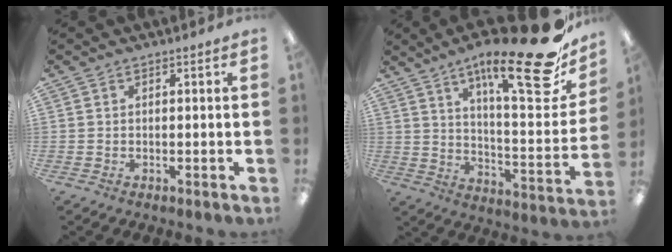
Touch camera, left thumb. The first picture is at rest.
{"total": 24.6, "force": [15.5, 6.6, 17.9], "torque": [-0.257, -0.105, 0.244]}